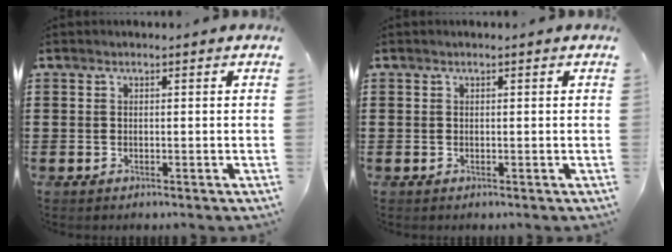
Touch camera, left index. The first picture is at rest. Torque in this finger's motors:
{"motor_torque": [-0.10, -1.23, 0.01, 0.01]}